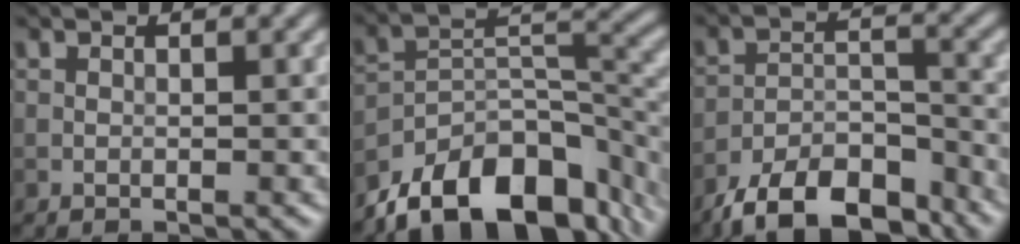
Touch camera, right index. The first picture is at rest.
{"total": 12.6, "force": [-9.1, 5.7, 6.6], "torque": [-0.103, 0.011, -0.166]}
{"total": 9.6, "force": [-7.8, 3.5, 4.4], "torque": [-0.067, -0.003, -0.136]}